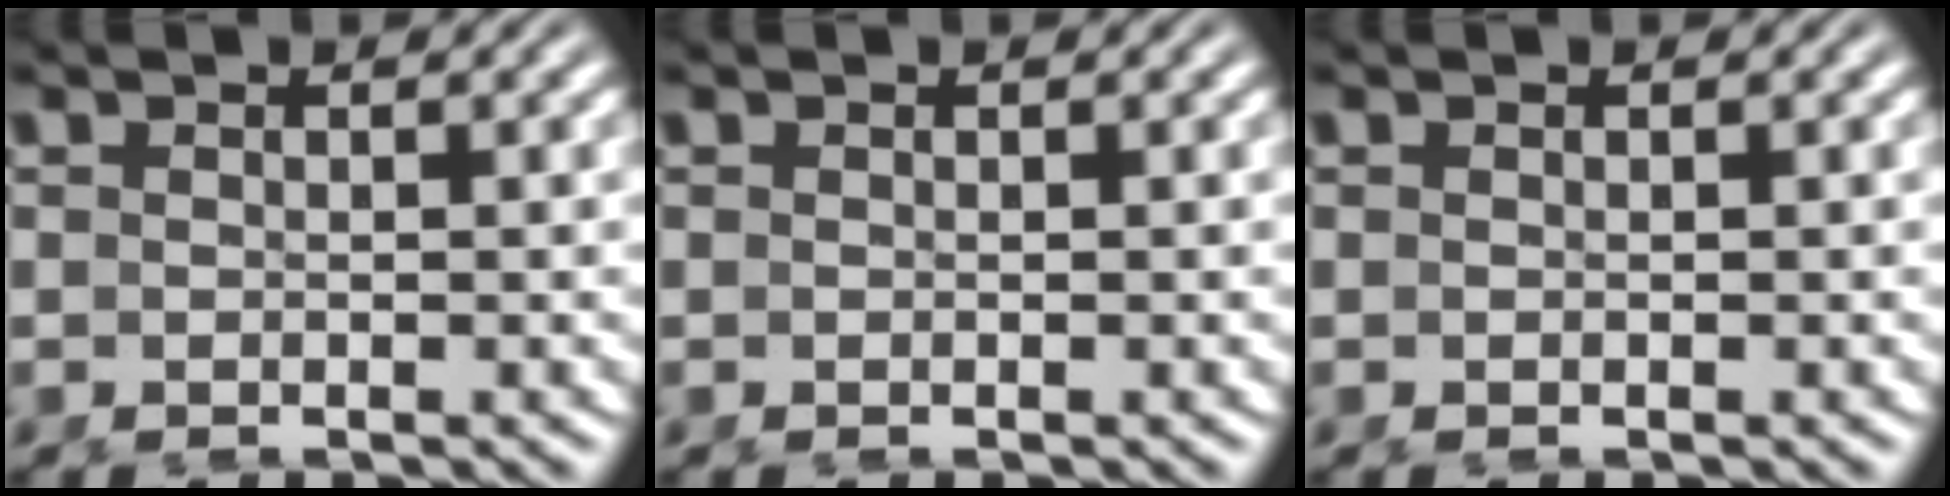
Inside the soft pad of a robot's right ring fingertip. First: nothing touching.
{"total": 0.0}
{"total": 0.0}